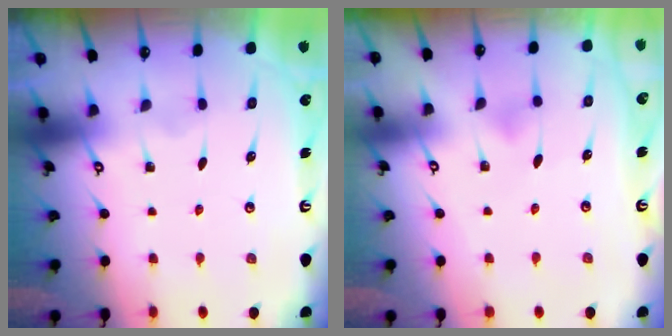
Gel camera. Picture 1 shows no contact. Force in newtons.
{"total": 3.7, "press": 3.7, "slide": 0.3}